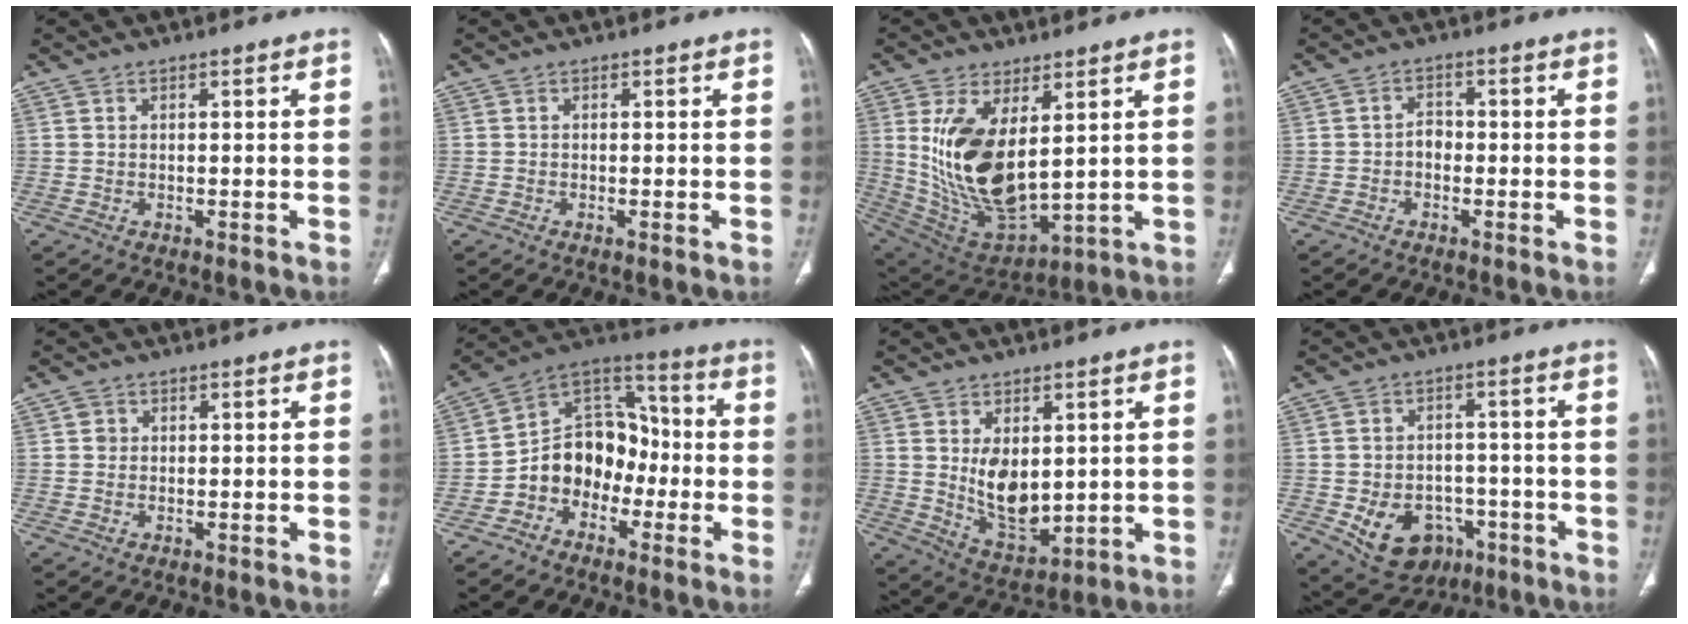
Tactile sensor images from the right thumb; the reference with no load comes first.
{"total": 0.7, "force": [-0.3, 0.0, 0.6], "torque": [-0.017, -0.003, -0.005]}
{"total": 17.7, "force": [4.0, 8.7, 14.9], "torque": [-0.278, -0.026, 0.104]}
{"total": 2.4, "force": [-0.8, 1.8, 1.3], "torque": [-0.010, 0.010, -0.021]}
{"total": 1.4, "force": [0.2, 1.3, 0.3], "torque": [0.001, 0.002, 0.003]}
{"total": 13.3, "force": [-4.1, 10.6, 7.0], "torque": [-0.068, 0.069, -0.084]}
{"total": 10.0, "force": [1.4, 6.0, 7.9], "torque": [-0.106, -0.025, 0.049]}
{"total": 12.0, "force": [-4.7, 9.2, 6.2], "torque": [-0.079, 0.030, -0.053]}